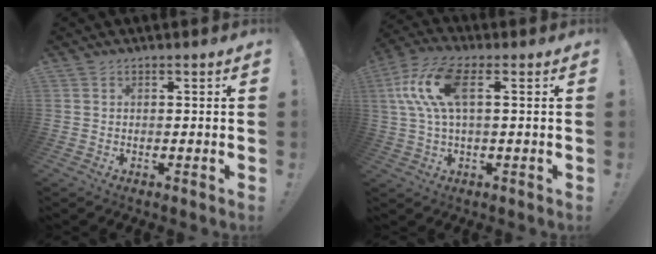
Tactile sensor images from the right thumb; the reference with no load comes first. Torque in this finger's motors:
{"motor_torque": [1.01, 0.94, 1.15, 0.06, 0.43]}